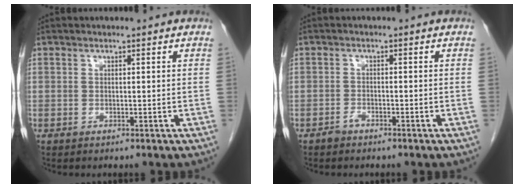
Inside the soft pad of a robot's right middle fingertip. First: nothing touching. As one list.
[{"total": 0.9, "force": [-0.8, 0.3, 0.2], "torque": [-0.003, 0.001, -0.016]}]